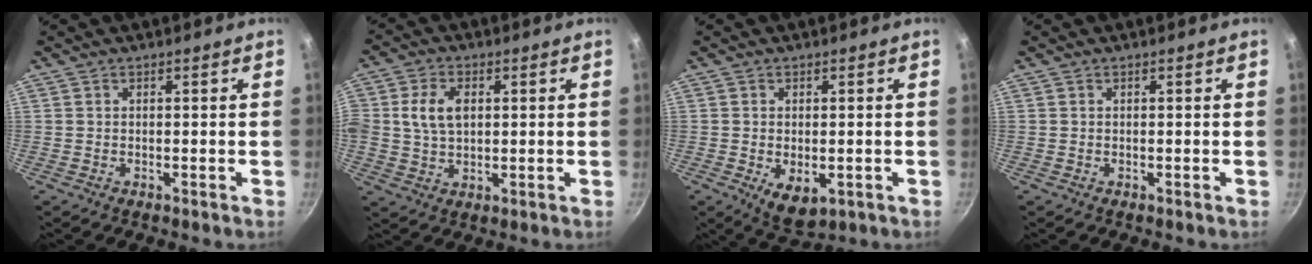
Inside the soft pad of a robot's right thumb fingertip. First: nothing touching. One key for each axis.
{"total": 7.5, "fx": 1.4, "fy": 5.0, "fz": 5.4, "tx": -0.095, "ty": 0.005, "tz": 0.024}
{"total": 6.0, "fx": -1.2, "fy": 3.6, "fz": 4.6, "tx": -0.066, "ty": -0.014, "tz": -0.008}
{"total": 0.0}